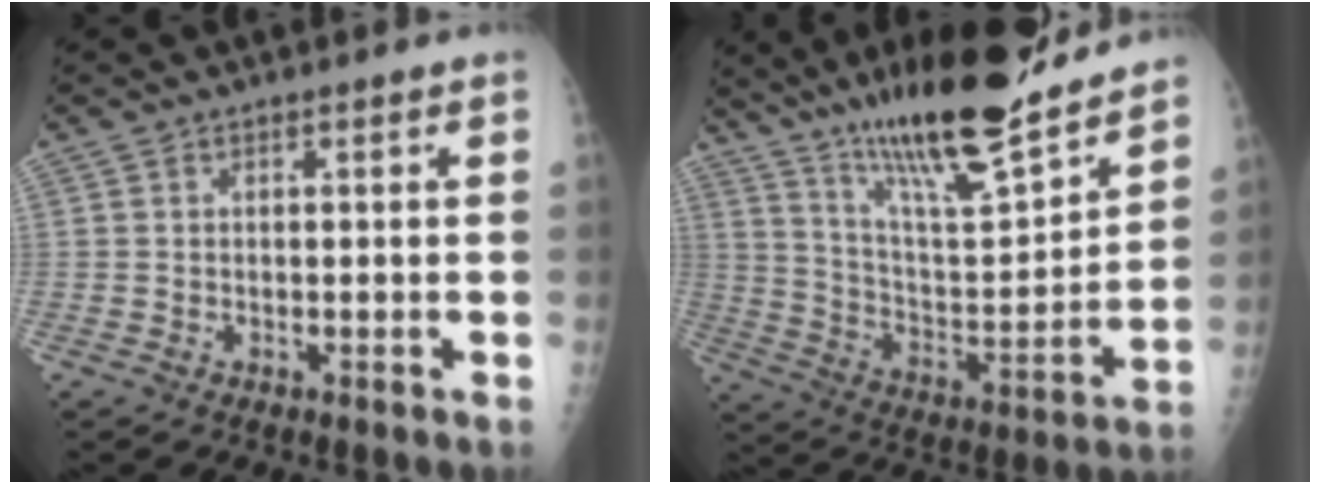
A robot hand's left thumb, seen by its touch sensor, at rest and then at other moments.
{"total": 22.5, "force": [17.4, 4.1, 13.5], "torque": [-0.203, -0.090, 0.299]}